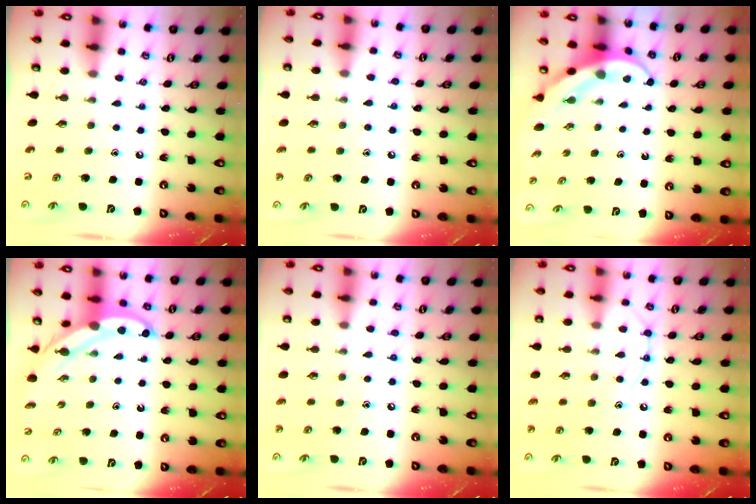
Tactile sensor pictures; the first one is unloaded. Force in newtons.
{"total": 5.0, "press": 4.9, "slide": 1.0}
{"total": 4.0, "press": 4.0, "slide": 0.4}
{"total": 5.6, "press": 5.6, "slide": 0.2}
{"total": 6.0, "press": 5.9, "slide": 0.8}
{"total": 12.0, "press": 12.0, "slide": 1.0}